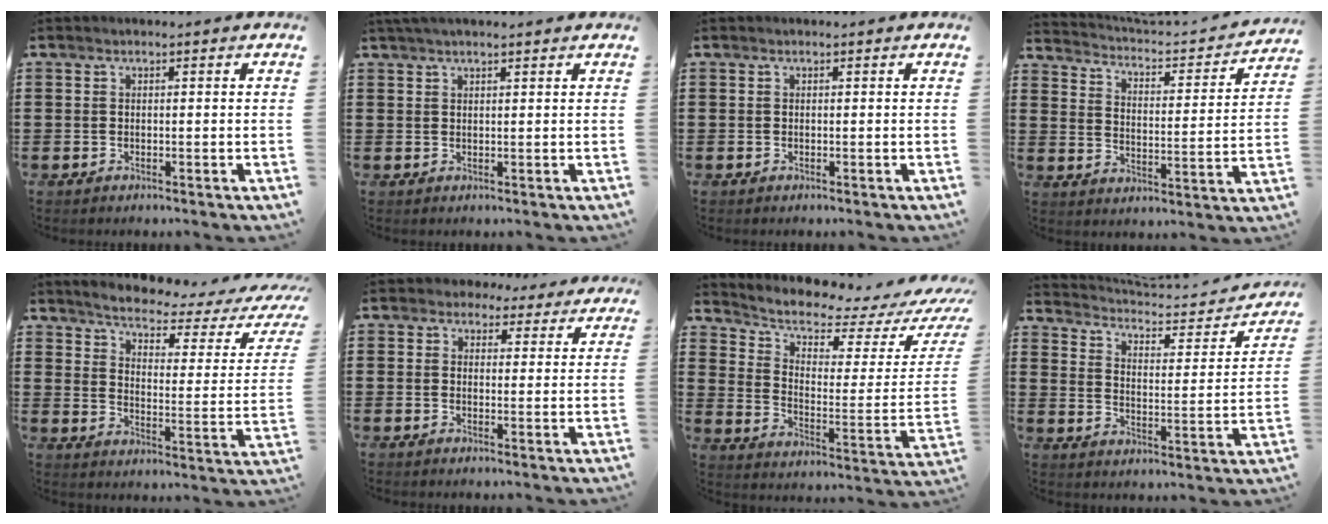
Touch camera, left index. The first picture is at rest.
{"total": 1.7, "force": [1.4, 0.0, 1.0], "torque": [-0.021, 0.000, 0.027]}
{"total": 0.0}
{"total": 2.2, "force": [2.2, 0.1, 0.5], "torque": [-0.029, -0.028, 0.024]}
{"total": 3.3, "force": [2.6, 0.1, 2.1], "torque": [-0.059, -0.025, 0.033]}
{"total": 3.1, "force": [2.5, 1.7, 0.7], "torque": [-0.017, -0.001, 0.045]}
{"total": 4.7, "force": [4.1, 1.1, 2.1], "torque": [-0.060, -0.045, 0.065]}
{"total": 3.4, "force": [3.1, 1.0, 1.2], "torque": [-0.036, -0.027, 0.043]}